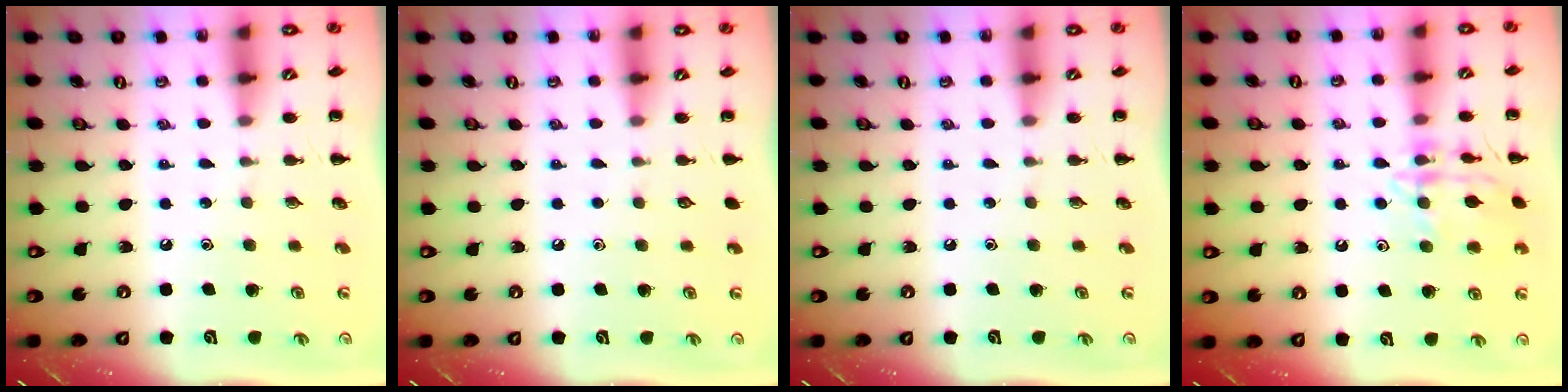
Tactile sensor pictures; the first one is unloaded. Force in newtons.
{"total": 0.0}
{"total": 0.0}
{"total": 14.4, "press": 14.4, "slide": 1.0}